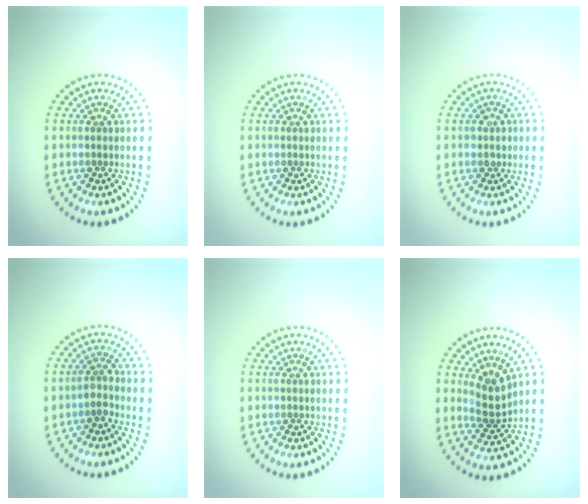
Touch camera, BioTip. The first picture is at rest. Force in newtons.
{"total": 0.0}
{"total": 1.0, "press": 0.9, "slide": 0.5}
{"total": 1.6, "press": 1.3, "slide": 1.0}
{"total": 0.0}
{"total": 2.6, "press": 2.1, "slide": 1.6}